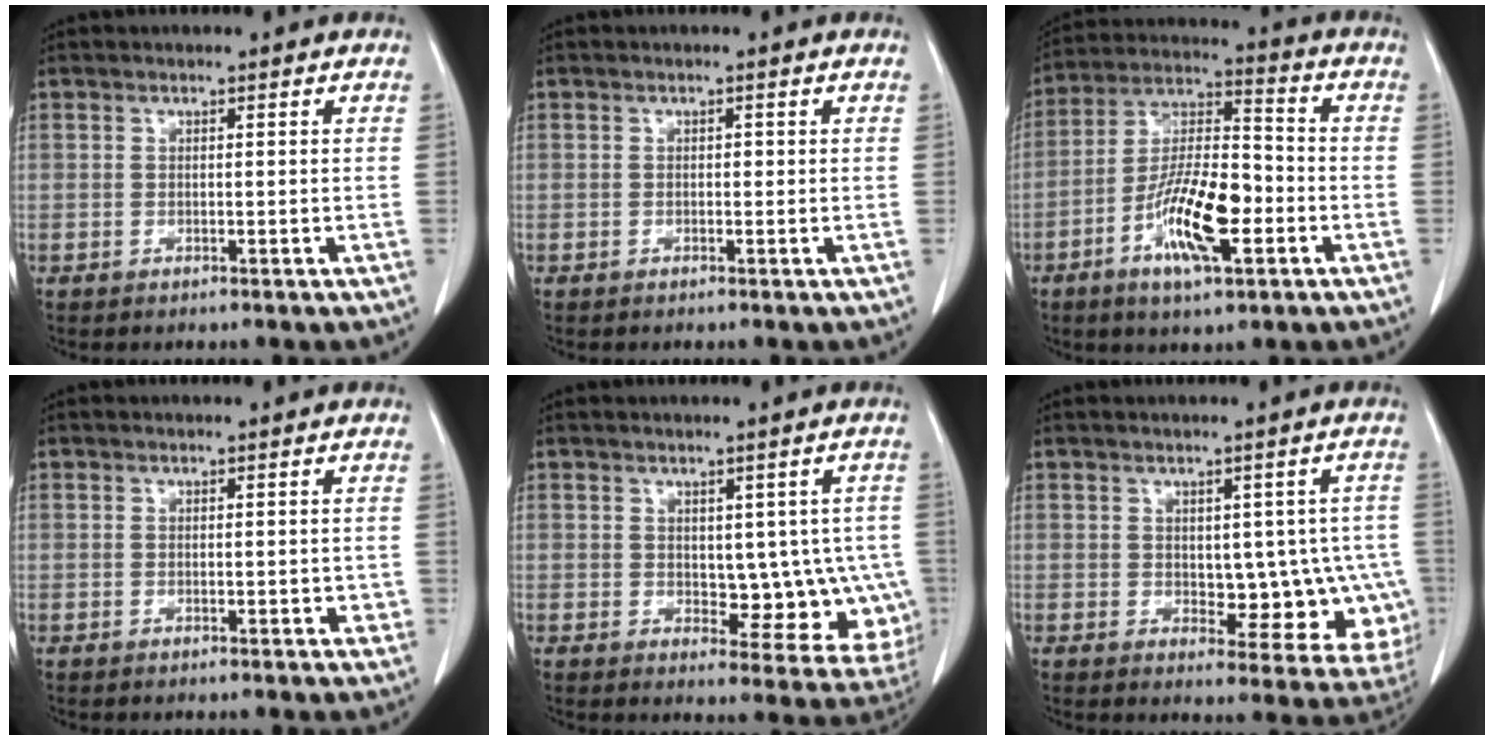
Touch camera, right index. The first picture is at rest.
{"total": 0.0}
{"total": 13.8, "force": [-5.0, 3.7, 12.3], "torque": [-0.237, 0.000, -0.091]}
{"total": 1.6, "force": [-0.2, 0.9, 1.3], "torque": [-0.014, 0.006, 0.001]}
{"total": 9.8, "force": [-0.5, 5.6, 8.1], "torque": [-0.072, 0.009, 0.010]}
{"total": 10.5, "force": [-1.1, 5.8, 8.7], "torque": [-0.079, 0.014, 0.002]}